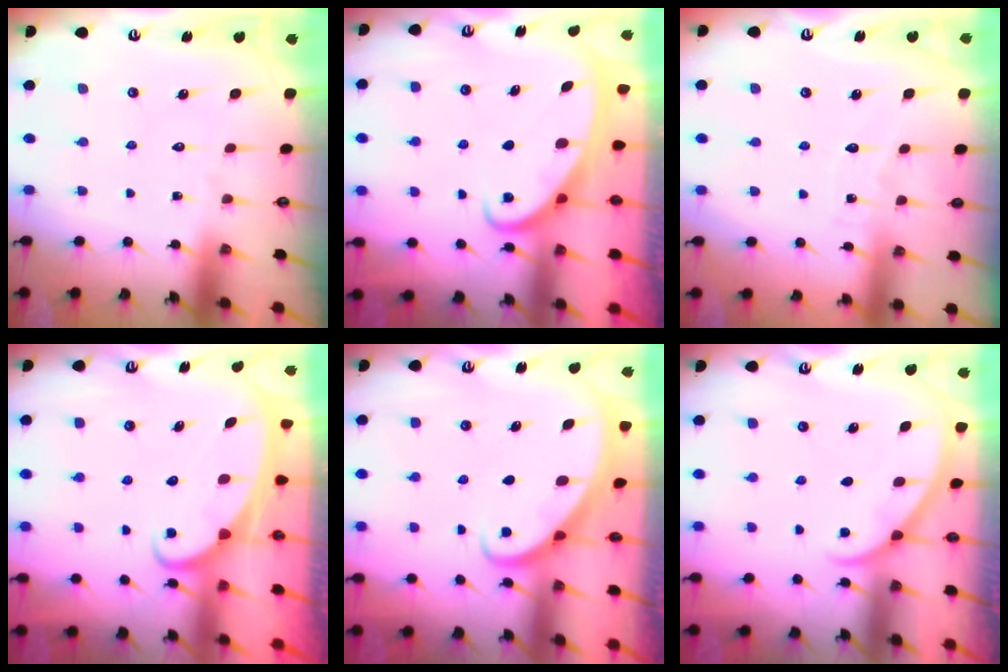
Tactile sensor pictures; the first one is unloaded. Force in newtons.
{"total": 2.5, "press": 2.5, "slide": 0.3}
{"total": 3.9, "press": 3.8, "slide": 0.5}
{"total": 2.4, "press": 2.4, "slide": 0.3}
{"total": 2.7, "press": 2.7, "slide": 0.2}
{"total": 2.5, "press": 2.5, "slide": 0.2}